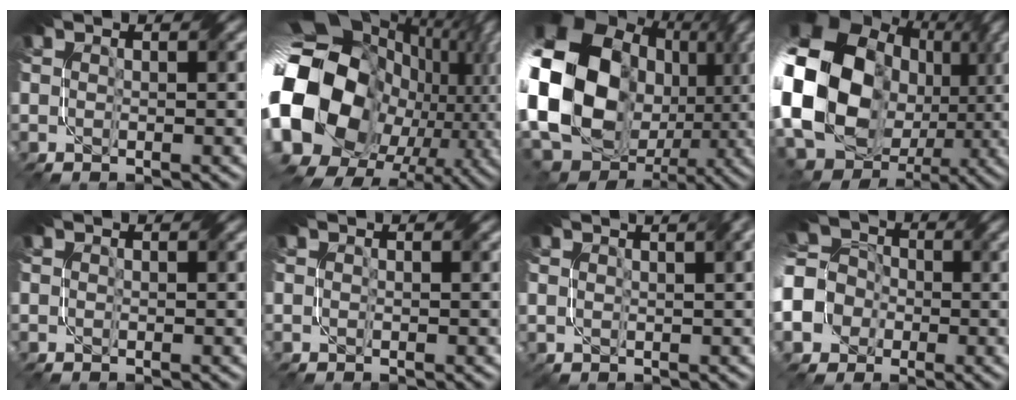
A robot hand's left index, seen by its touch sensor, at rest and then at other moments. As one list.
[{"total": 24.0, "force": [-2.8, 19.6, 13.5], "torque": [-0.289, -0.029, -0.101]}, {"total": 23.4, "force": [-0.5, 19.5, 13.0], "torque": [-0.279, -0.024, -0.065]}, {"total": 25.1, "force": [-1.5, 22.0, 12.2], "torque": [-0.274, -0.016, -0.069]}, {"total": 0.0}, {"total": 0.0}, {"total": 3.4, "force": [2.1, 1.3, 2.3], "torque": [-0.016, 0.016, 0.024]}, {"total": 8.8, "force": [-3.3, 7.8, 2.4], "torque": [-0.070, -0.015, -0.077]}]